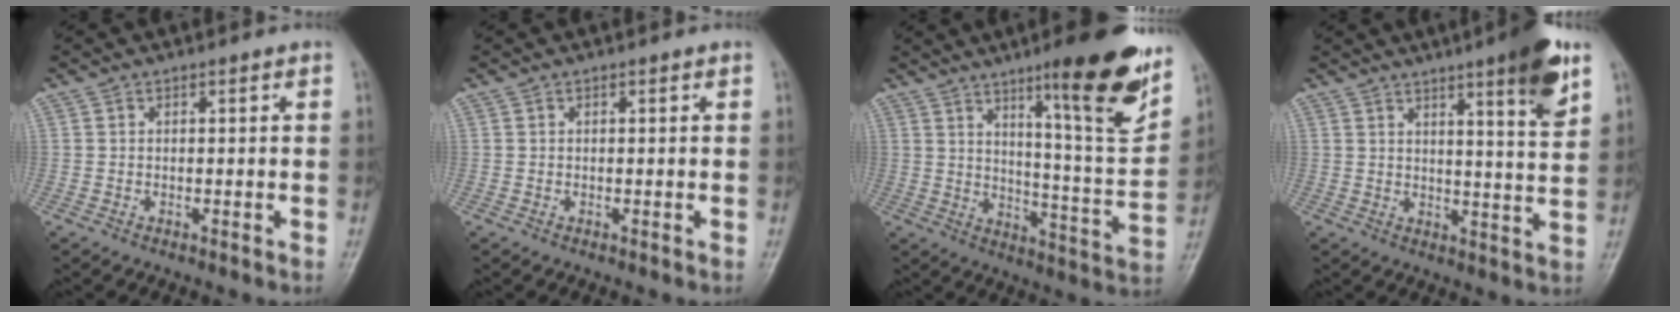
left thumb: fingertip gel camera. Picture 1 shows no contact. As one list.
[{"total": 0.0}, {"total": 18.9, "force": [11.1, 2.8, 15.1], "torque": [-0.184, -0.065, 0.168]}, {"total": 10.9, "force": [6.3, 1.1, 8.9], "torque": [-0.113, -0.035, 0.084]}]